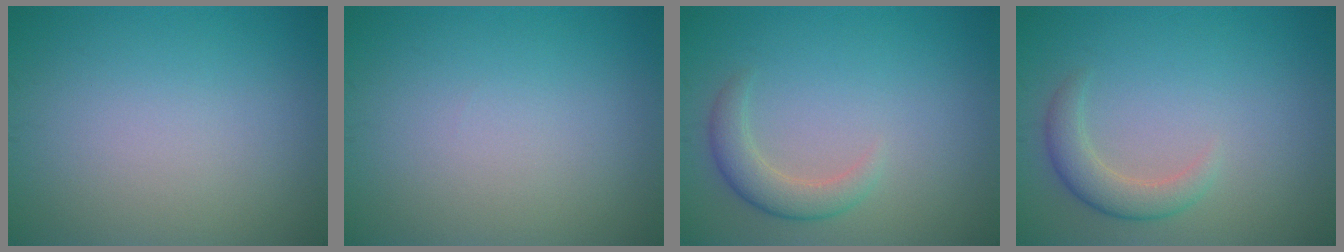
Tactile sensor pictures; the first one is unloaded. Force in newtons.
{"total": 0.0}
{"total": 2.7, "press": 2.7, "slide": 0.4}
{"total": 2.7, "press": 2.7, "slide": 0.4}